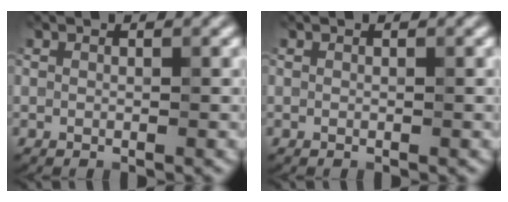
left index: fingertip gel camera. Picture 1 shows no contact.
{"total": 0.0}